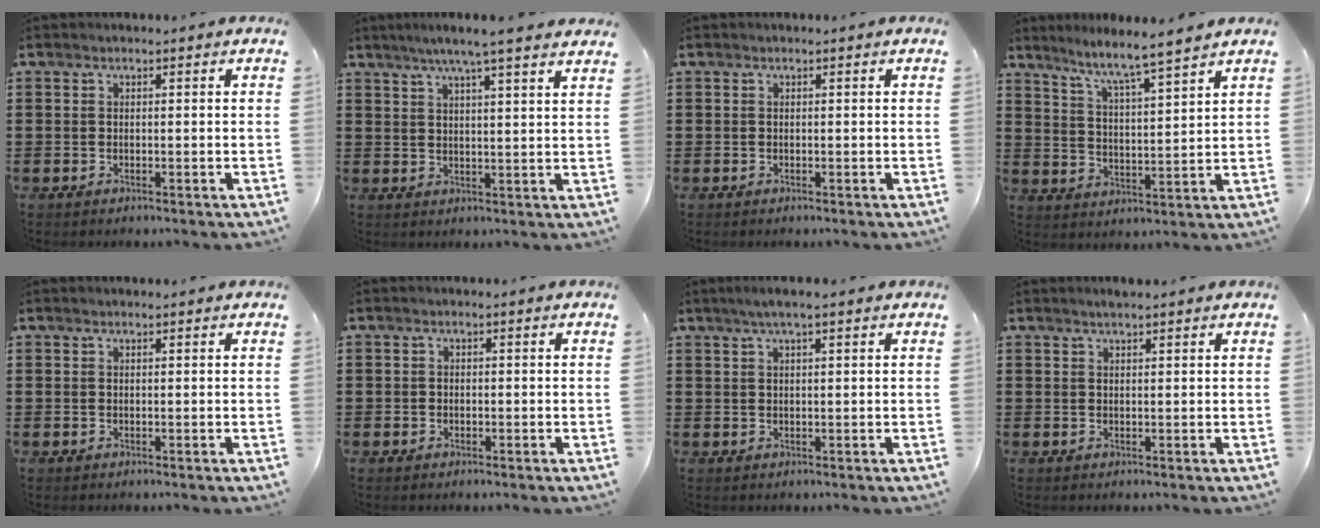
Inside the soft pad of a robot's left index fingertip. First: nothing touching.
{"total": 5.4, "force": [4.3, -0.6, 3.2], "torque": [-0.074, -0.008, 0.074]}
{"total": 0.0}
{"total": 5.2, "force": [4.7, -1.0, 1.9], "torque": [-0.060, -0.035, 0.074]}
{"total": 0.0}
{"total": 0.8, "force": [-0.3, 0.7, 0.1], "torque": [-0.005, 0.003, -0.007]}
{"total": 2.6, "force": [1.5, 0.2, 2.1], "torque": [-0.041, 0.003, 0.026]}
{"total": 1.4, "force": [1.2, 0.0, 0.7], "torque": [-0.014, 0.000, 0.021]}